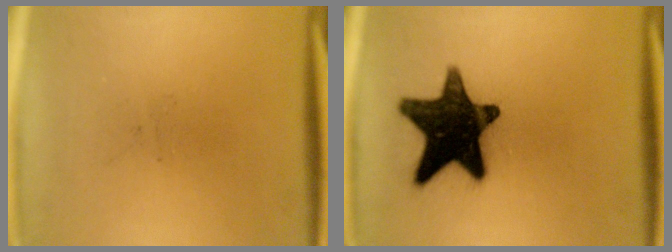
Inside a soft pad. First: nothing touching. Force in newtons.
{"total": 16.6}